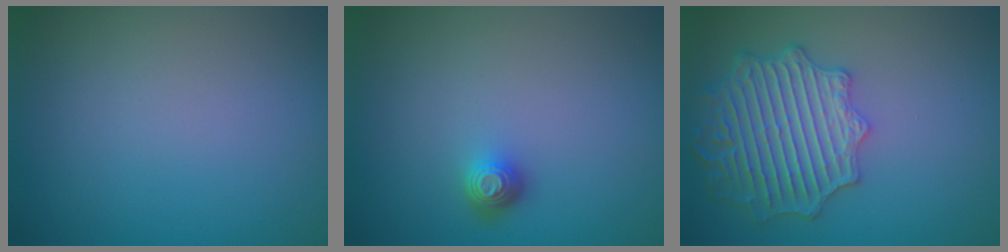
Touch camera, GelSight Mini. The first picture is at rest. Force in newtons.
{"total": 1.6, "press": 1.1, "slide": 1.0}
{"total": 5.7, "press": 5.3, "slide": 2.1}